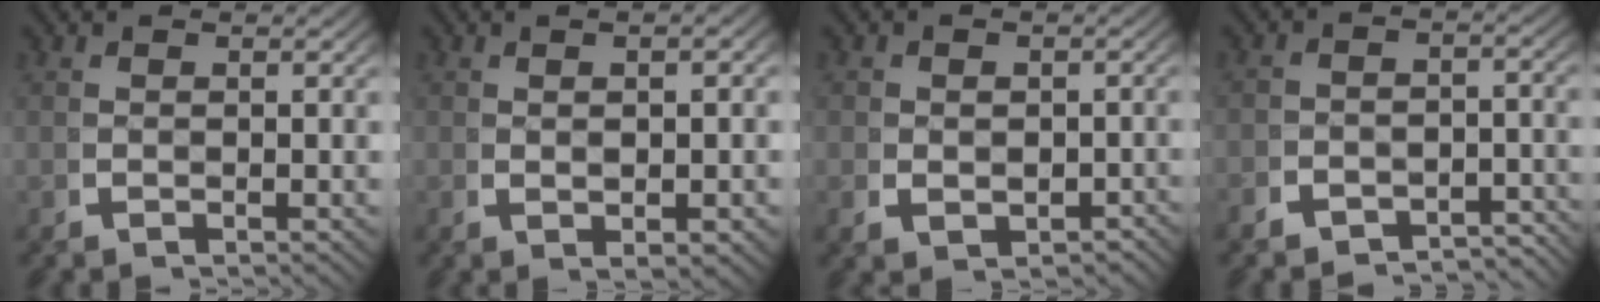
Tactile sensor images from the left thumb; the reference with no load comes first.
{"total": 2.8, "force": [0.0, 1.0, 2.6], "torque": [-0.036, 0.002, 0.001]}
{"total": 2.8, "force": [-1.0, 2.2, 1.3], "torque": [-0.019, -0.018, -0.008]}
{"total": 5.5, "force": [-4.8, 2.3, 1.2], "torque": [0.001, -0.018, -0.083]}